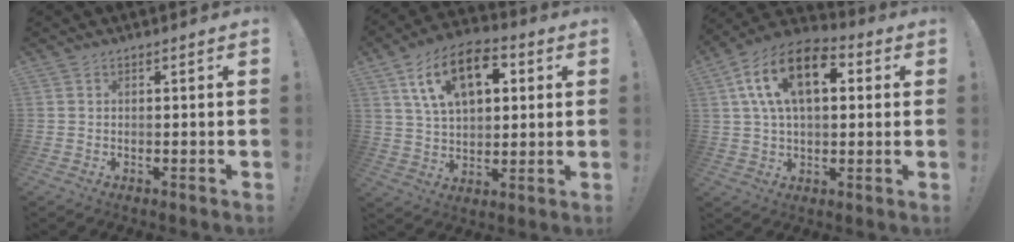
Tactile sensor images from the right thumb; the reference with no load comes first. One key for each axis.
{"total": 17.5, "fx": 7.0, "fy": 10.4, "fz": 12.2, "tx": -0.202, "ty": -0.011, "tz": 0.123}
{"total": 17.9, "fx": 5.6, "fy": 9.9, "fz": 13.8, "tx": -0.242, "ty": 0.002, "tz": 0.095}